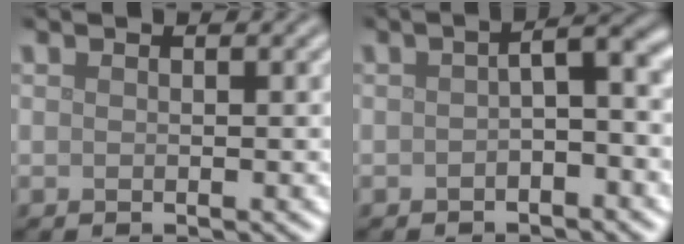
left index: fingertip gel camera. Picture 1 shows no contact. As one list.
[{"total": 3.3, "force": [-0.5, 1.0, 3.1], "torque": [-0.047, 0.012, -0.015]}]